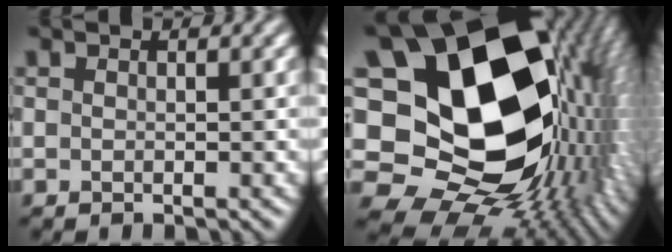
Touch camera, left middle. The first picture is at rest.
{"total": 22.3, "force": [2.1, 16.0, 15.4], "torque": [-0.268, -0.016, 0.051]}